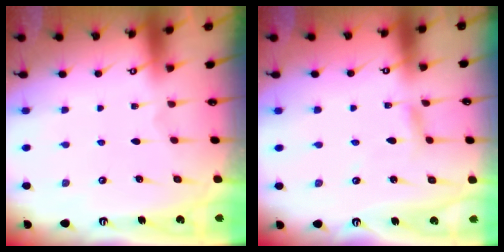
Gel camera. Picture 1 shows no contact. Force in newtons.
{"total": 3.1, "press": 3.0, "slide": 0.3}